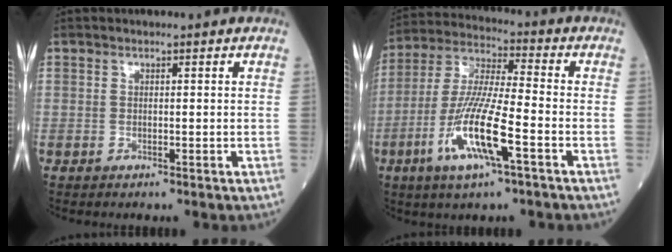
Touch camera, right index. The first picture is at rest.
{"total": 13.7, "force": [-5.1, 1.3, 12.6], "torque": [-0.260, -0.010, -0.099]}